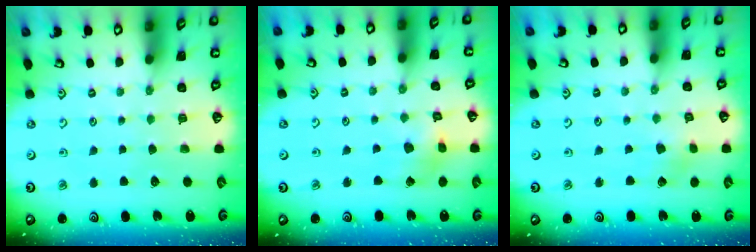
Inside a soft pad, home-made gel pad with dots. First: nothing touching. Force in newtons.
{"total": 5.2, "press": 5.1, "slide": 0.6}
{"total": 2.7, "press": 2.7, "slide": 0.4}